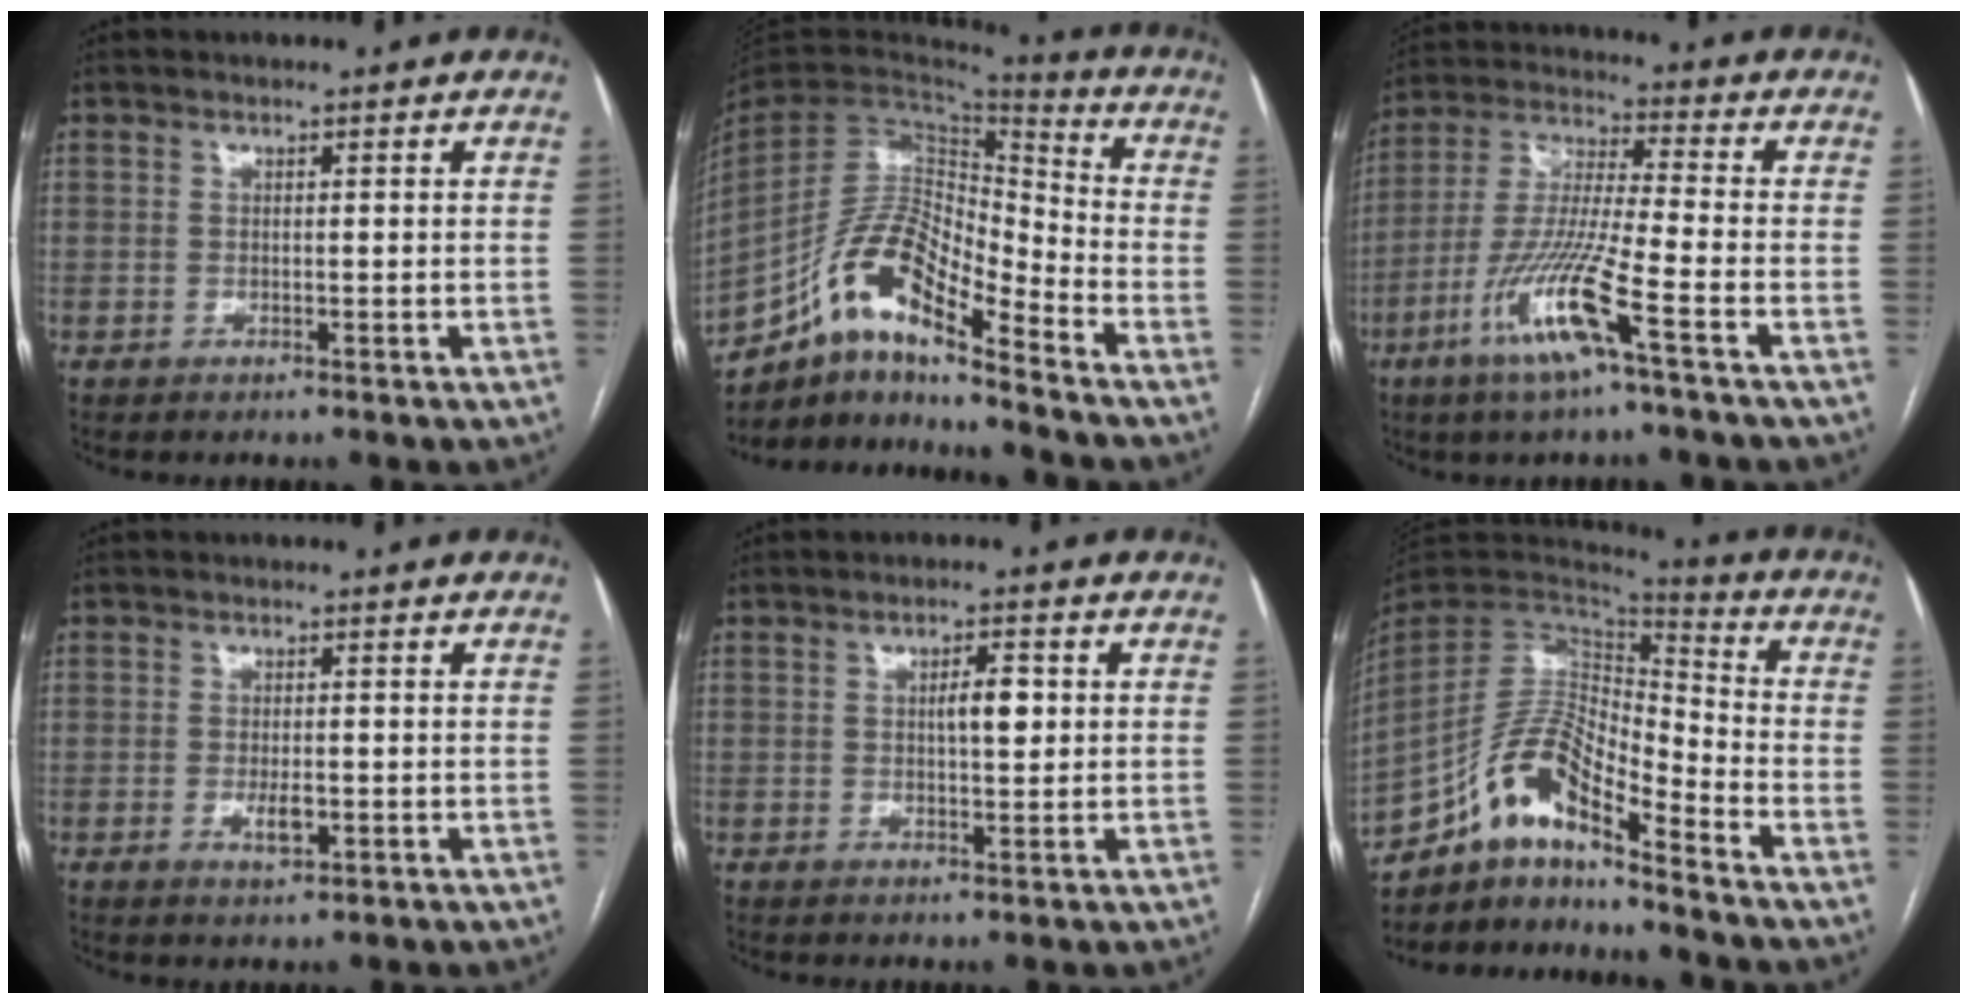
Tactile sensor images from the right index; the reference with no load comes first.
{"total": 14.8, "force": [-10.0, 3.4, 10.3], "torque": [-0.199, 0.023, -0.180]}
{"total": 12.8, "force": [-6.2, -0.1, 11.2], "torque": [-0.233, -0.013, -0.122]}
{"total": 2.8, "force": [-0.8, 1.0, 2.5], "torque": [-0.045, -0.001, -0.008]}
{"total": 3.5, "force": [0.6, 1.0, 3.3], "torque": [-0.054, 0.005, 0.009]}
{"total": 13.8, "force": [-9.4, 3.6, 9.5], "torque": [-0.186, 0.026, -0.170]}